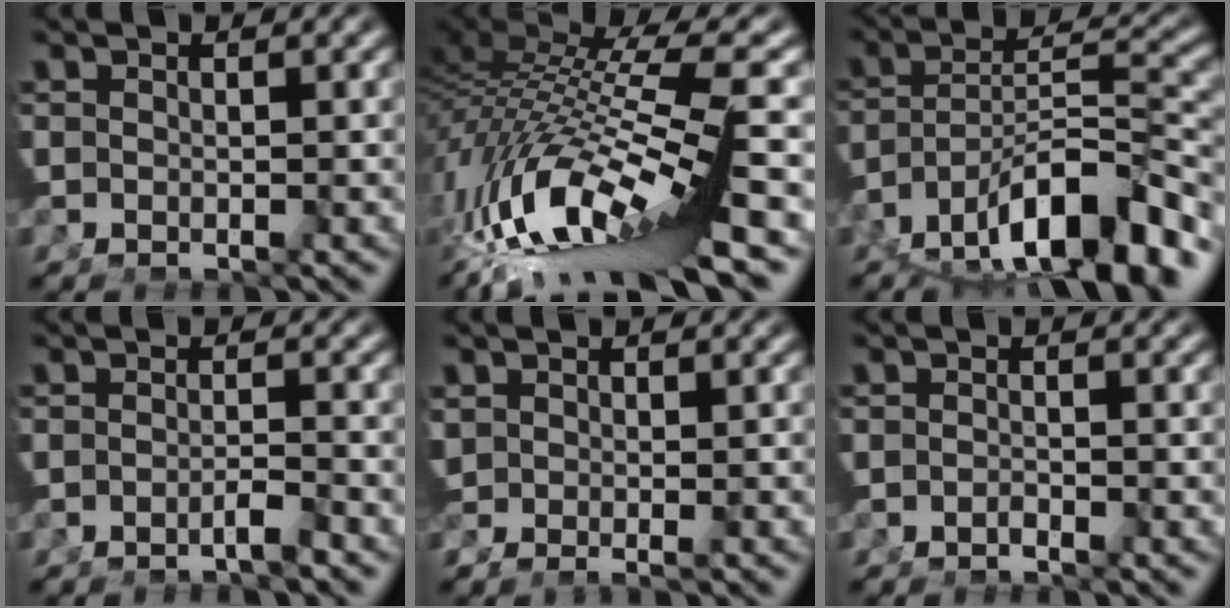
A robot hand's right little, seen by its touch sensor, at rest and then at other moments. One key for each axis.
{"total": 9.1, "fx": -2.0, "fy": 3.7, "fz": 8.1, "tx": -0.164, "ty": -0.025, "tz": -0.015}
{"total": 11.2, "fx": -5.4, "fy": 5.0, "fz": 8.4, "tx": -0.131, "ty": -0.027, "tz": -0.067}
{"total": 1.5, "fx": -1.2, "fy": -0.5, "fz": 0.8, "tx": -0.006, "ty": 0.000, "tz": -0.023}
{"total": 1.4, "fx": -0.2, "fy": 0.8, "fz": 1.2, "tx": -0.031, "ty": -0.013, "tz": 0.008}
{"total": 0.9, "fx": -0.7, "fy": -0.6, "fz": 0.1, "tx": 0.003, "ty": -0.004, "tz": -0.011}